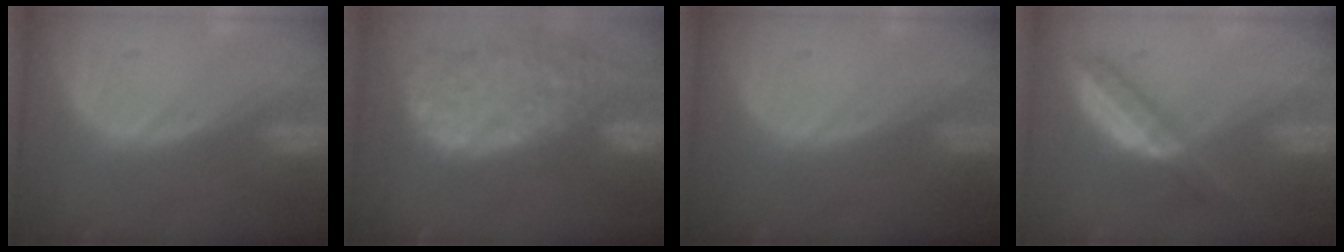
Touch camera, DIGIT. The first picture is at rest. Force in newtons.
{"total": 14.4, "press": 11.9, "slide": 8.2}
{"total": 0.0}
{"total": 6.0, "press": 5.2, "slide": 3.0}